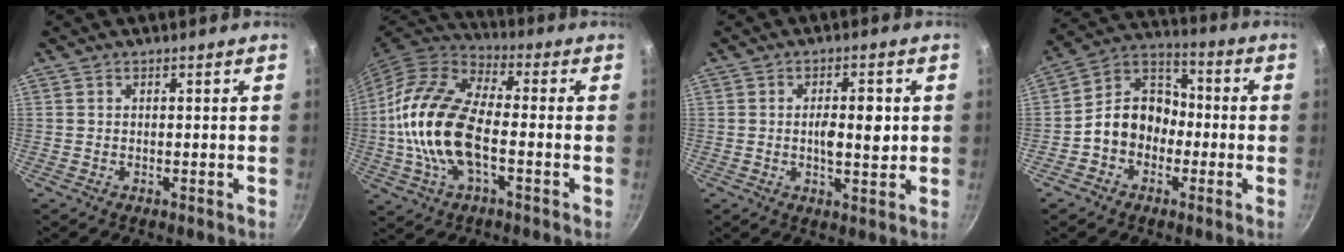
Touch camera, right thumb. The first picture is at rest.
{"total": 18.2, "force": [-2.5, 9.0, 15.6], "torque": [-0.292, 0.031, -0.062]}
{"total": 6.7, "force": [0.2, 3.0, 6.0], "torque": [-0.082, -0.001, 0.001]}
{"total": 11.3, "force": [-2.6, 9.2, 5.9], "torque": [-0.055, 0.050, -0.066]}